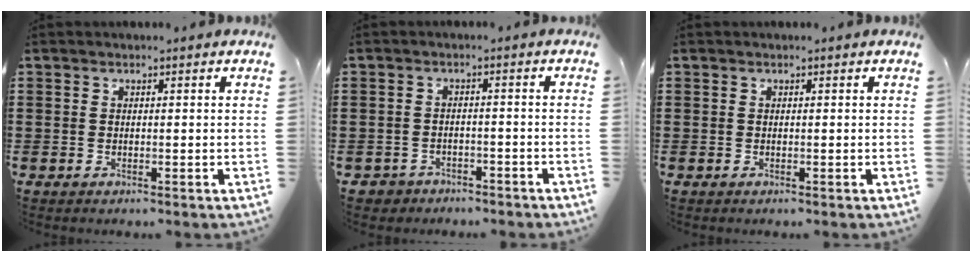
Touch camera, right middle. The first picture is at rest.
{"total": 2.3, "force": [-2.2, 0.7, -0.3], "torque": [-0.004, 0.001, -0.050]}
{"total": 0.0}